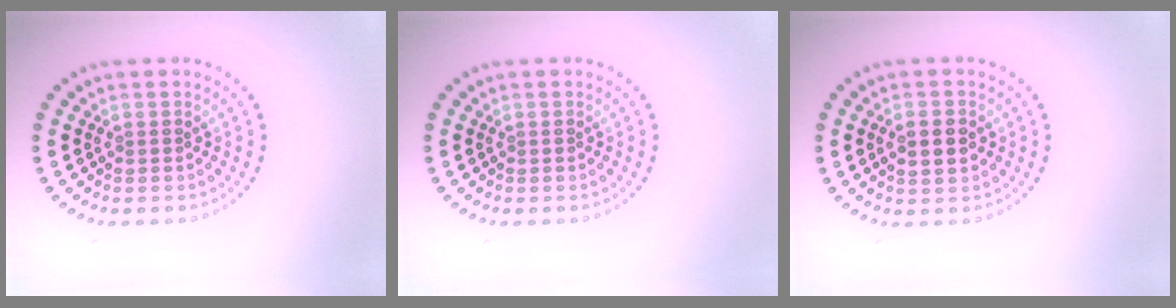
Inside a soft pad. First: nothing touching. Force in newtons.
{"total": 0.0}
{"total": 2.2, "press": 2.2, "slide": 0.0}